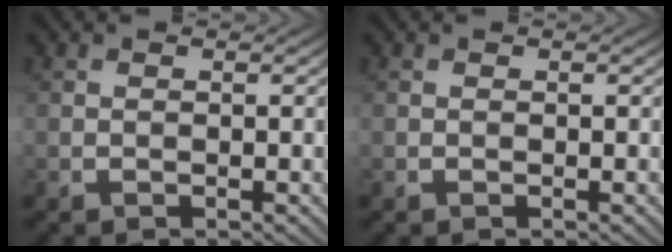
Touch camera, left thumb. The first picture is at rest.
{"total": 0.0}